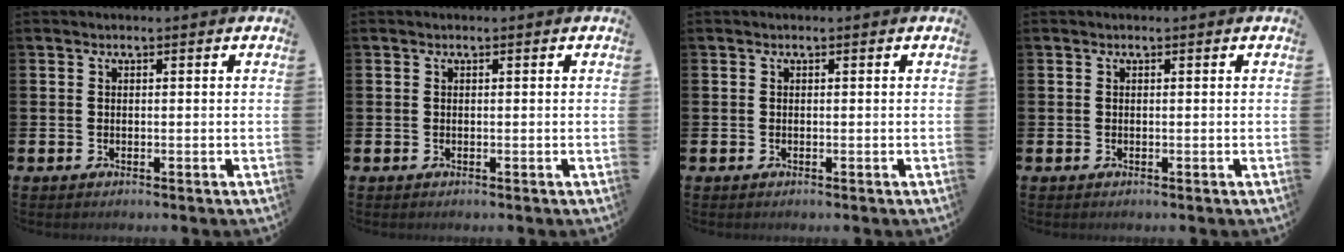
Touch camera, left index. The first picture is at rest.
{"total": 0.0}
{"total": 0.0}
{"total": 0.0}